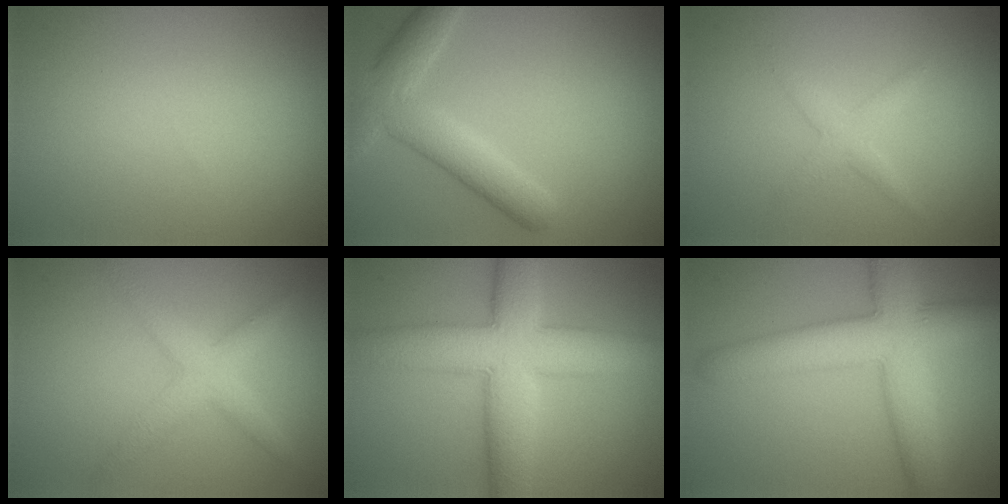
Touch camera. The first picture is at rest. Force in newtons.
{"total": 5.0, "press": 5.0, "slide": 0.3}
{"total": 1.6, "press": 1.6, "slide": 0.1}
{"total": 2.4, "press": 2.4, "slide": 0.1}
{"total": 8.9, "press": 8.9, "slide": 0.2}
{"total": 7.6, "press": 7.6, "slide": 0.3}